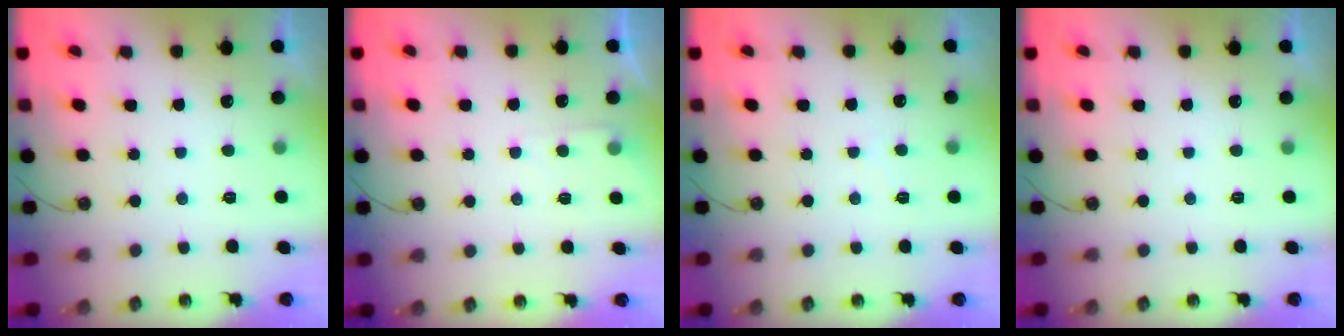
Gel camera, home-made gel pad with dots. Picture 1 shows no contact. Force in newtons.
{"total": 3.8, "press": 3.8, "slide": 0.4}
{"total": 4.3, "press": 4.3, "slide": 0.7}
{"total": 0.0}